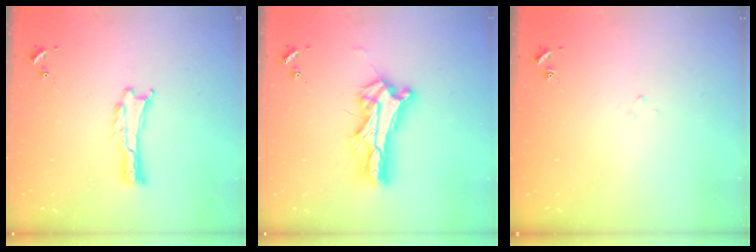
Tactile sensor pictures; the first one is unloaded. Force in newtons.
{"total": 9.2, "press": 9.2, "slide": 0.7}
{"total": 1.8, "press": 1.8, "slide": 0.1}